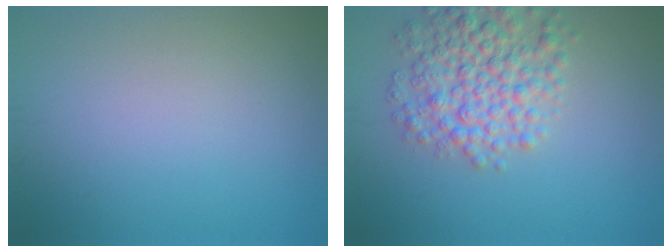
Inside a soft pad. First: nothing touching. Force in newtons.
{"total": 6.0, "press": 6.0, "slide": 0.1}